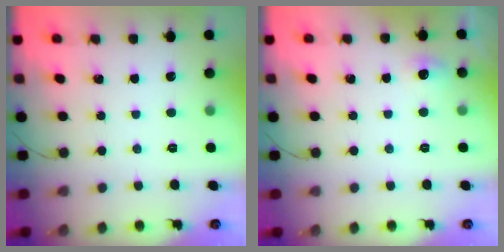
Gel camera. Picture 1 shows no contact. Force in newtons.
{"total": 6.3, "press": 4.2, "slide": 4.7}